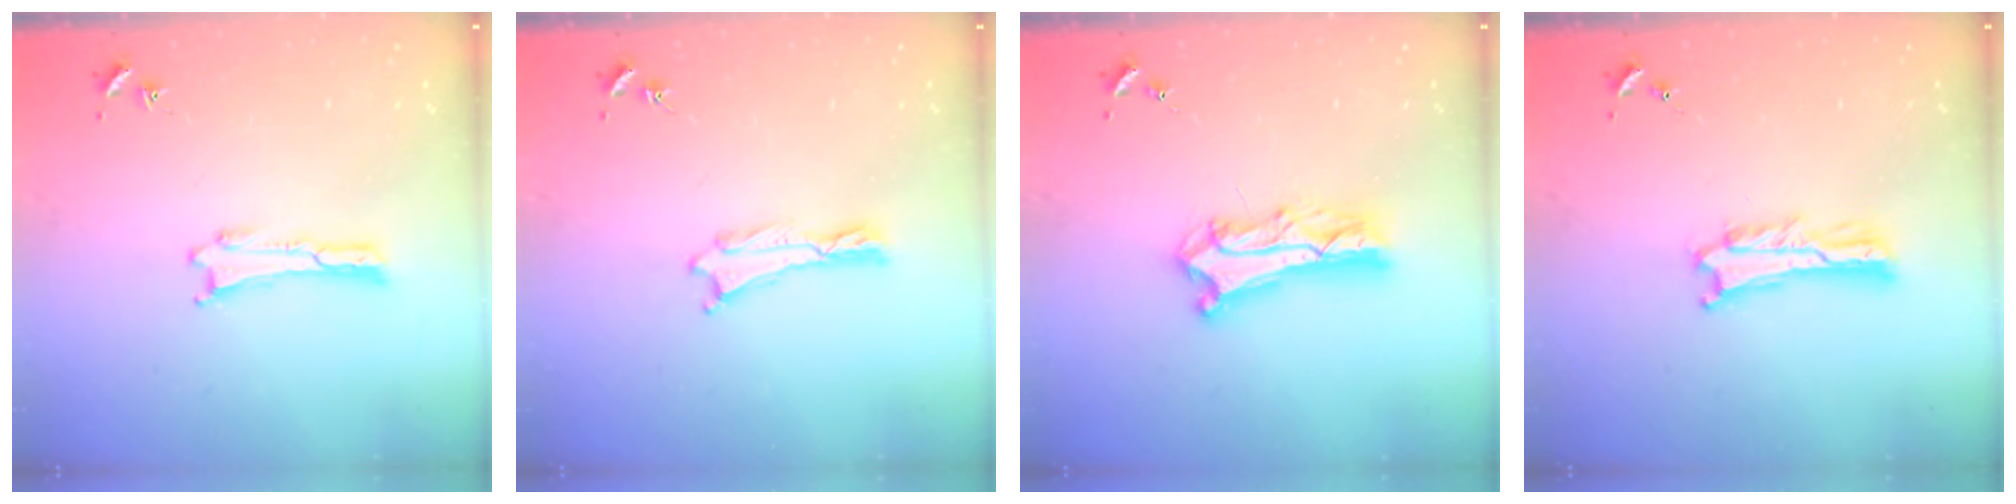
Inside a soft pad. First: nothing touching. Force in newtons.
{"total": 0.0}
{"total": 8.3, "press": 8.3, "slide": 0.7}
{"total": 2.0, "press": 2.0, "slide": 0.3}